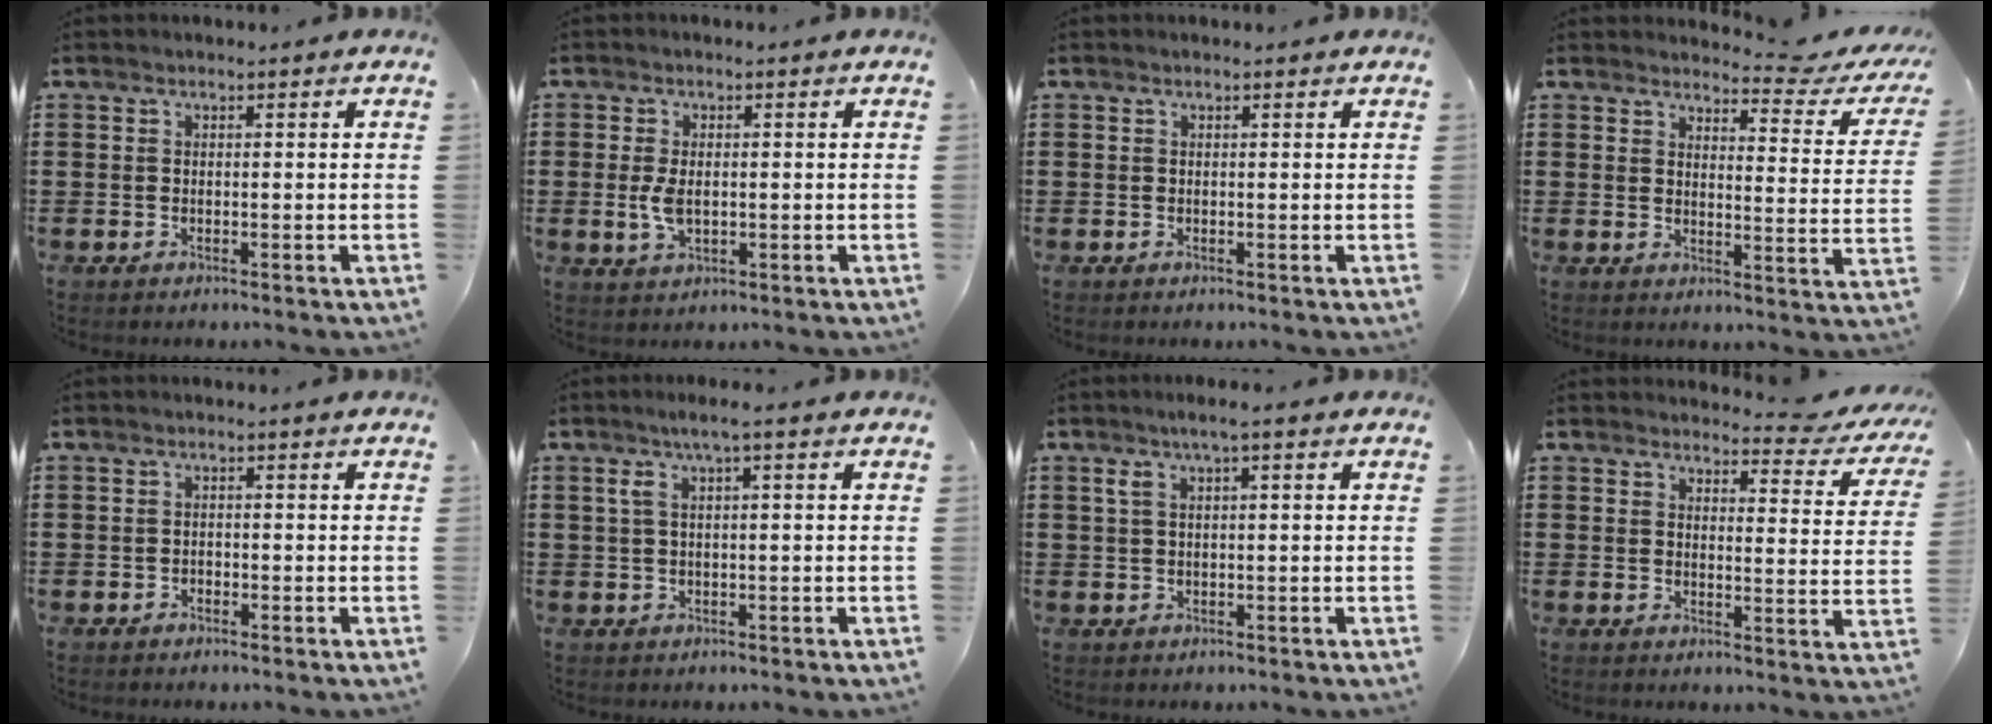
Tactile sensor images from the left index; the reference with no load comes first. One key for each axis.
{"total": 4.0, "fx": -0.1, "fy": 2.1, "fz": 3.3, "tx": -0.086, "ty": -0.003, "tz": -0.008}
{"total": 0.0}
{"total": 4.4, "fx": 3.9, "fy": 0.4, "fz": 2.0, "tx": -0.040, "ty": -0.025, "tz": 0.061}
{"total": 0.9, "fx": -0.8, "fy": 0.5, "fz": 0.1, "tx": -0.006, "ty": 0.002, "tz": -0.018}
{"total": 2.9, "fx": 0.4, "fy": 0.4, "fz": 2.9, "tx": -0.063, "ty": 0.000, "tz": 0.002}
{"total": 2.3, "fx": 0.5, "fy": 0.4, "fz": 2.2, "tx": -0.042, "ty": 0.002, "tz": 0.006}
{"total": 4.3, "fx": 3.9, "fy": 0.5, "fz": 1.5, "tx": -0.031, "ty": -0.022, "tz": 0.066}